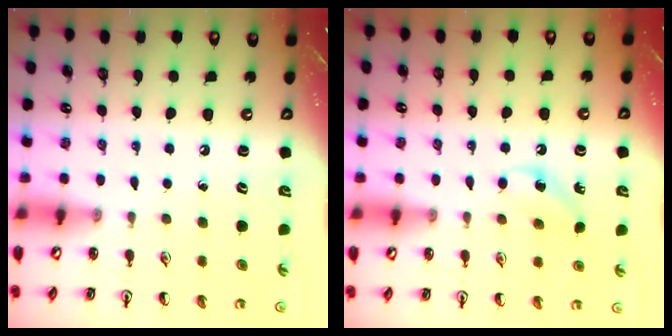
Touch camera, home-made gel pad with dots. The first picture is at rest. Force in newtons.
{"total": 6.1, "press": 5.9, "slide": 1.6}